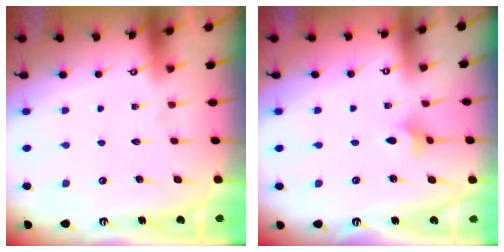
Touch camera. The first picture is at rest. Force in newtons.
{"total": 2.6, "press": 2.6, "slide": 0.6}